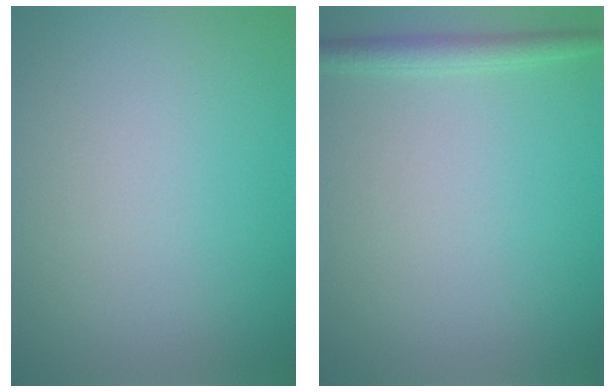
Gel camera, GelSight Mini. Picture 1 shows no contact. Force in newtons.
{"total": 1.7, "press": 1.7, "slide": 0.1}